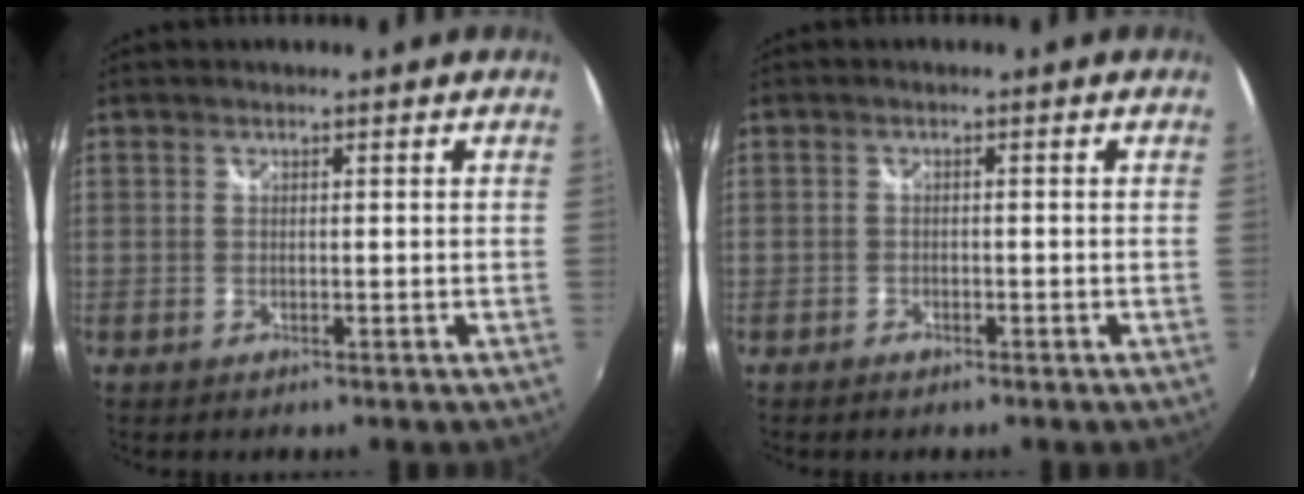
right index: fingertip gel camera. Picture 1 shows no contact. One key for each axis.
{"total": 1.3, "fx": -1.0, "fy": 0.6, "fz": 0.3, "tx": -0.009, "ty": -0.003, "tz": -0.021}